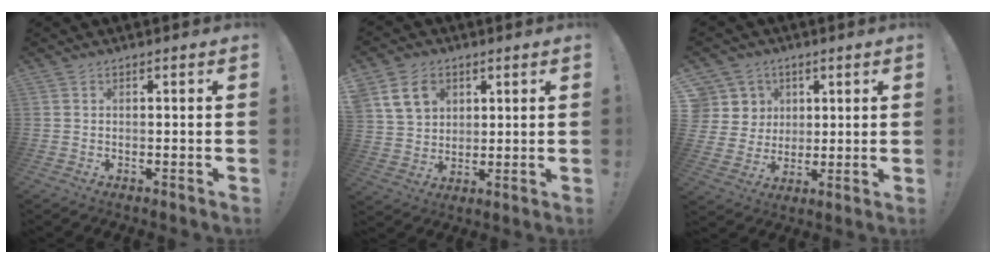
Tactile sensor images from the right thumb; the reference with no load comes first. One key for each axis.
{"total": 11.6, "fx": 5.6, "fy": 8.9, "fz": 4.9, "tx": -0.072, "ty": -0.016, "tz": 0.113}
{"total": 9.4, "fx": 3.4, "fy": 8.6, "fz": 2.0, "tx": -0.033, "ty": -0.020, "tz": 0.075}